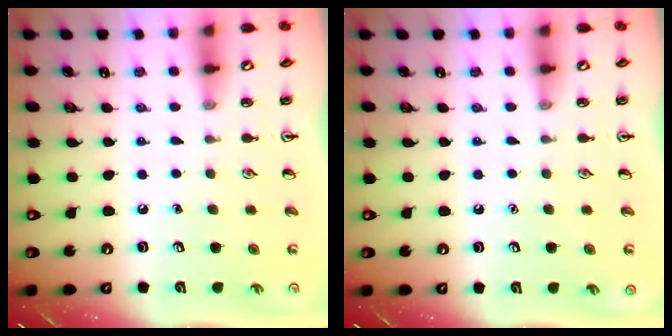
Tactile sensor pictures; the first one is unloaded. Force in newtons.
{"total": 0.0}